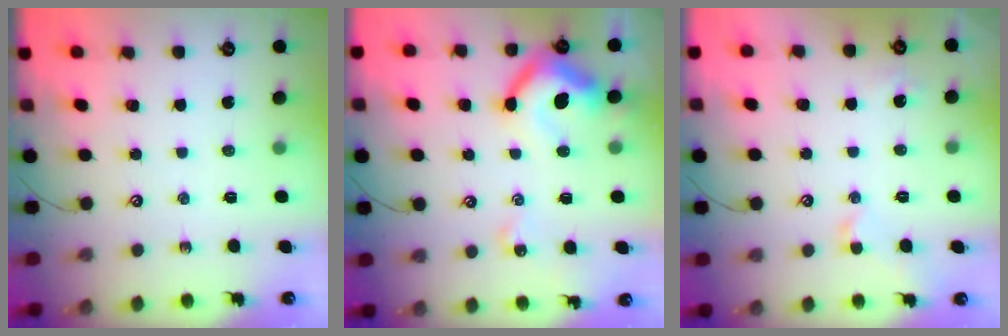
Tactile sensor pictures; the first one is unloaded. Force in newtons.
{"total": 13.1, "press": 13.0, "slide": 1.7}
{"total": 1.7, "press": 1.6, "slide": 0.5}